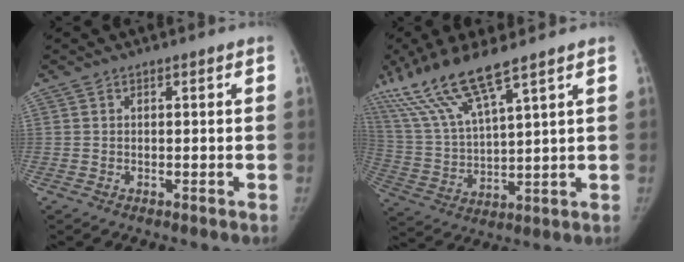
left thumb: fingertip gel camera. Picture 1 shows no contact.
{"total": 14.7, "force": [10.2, 2.3, 10.4], "torque": [-0.223, -0.037, 0.212]}